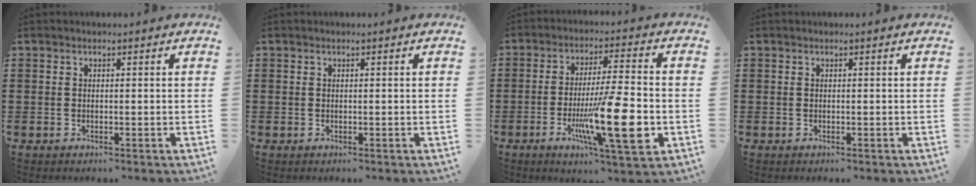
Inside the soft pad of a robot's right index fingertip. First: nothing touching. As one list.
[{"total": 0.0}, {"total": 15.0, "force": [-4.1, 2.8, 14.1], "torque": [-0.250, -0.013, -0.067]}, {"total": 0.0}]